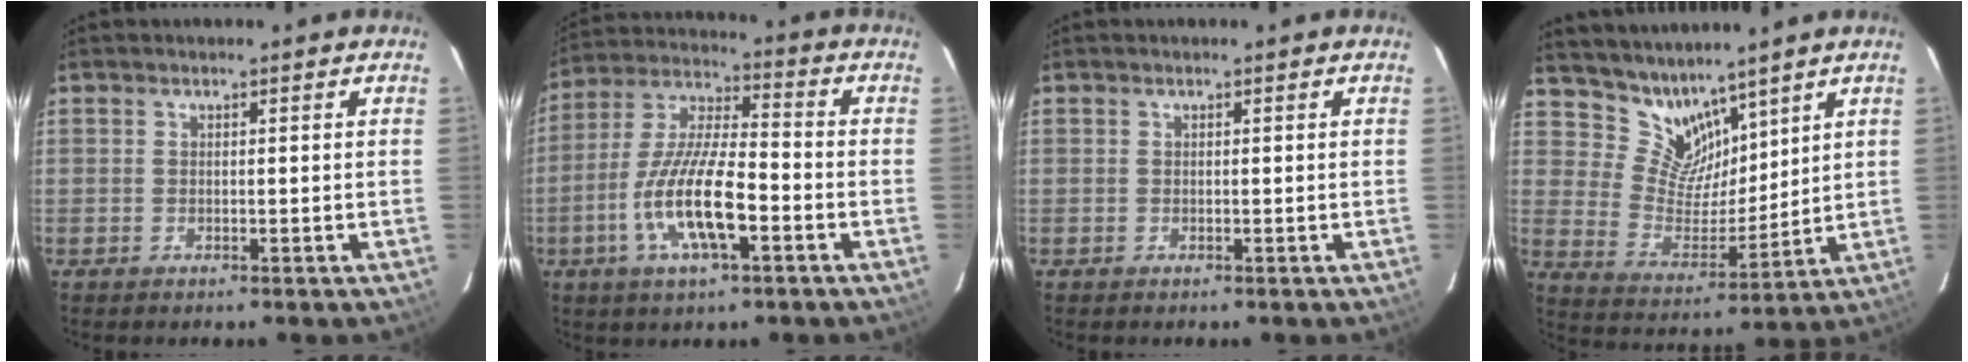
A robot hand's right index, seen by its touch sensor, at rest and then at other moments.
{"total": 14.3, "force": [-5.3, 3.8, 12.8], "torque": [-0.263, -0.006, -0.102]}
{"total": 0.0}
{"total": 9.4, "force": [8.0, 4.5, 2.0], "torque": [-0.033, -0.005, 0.161]}